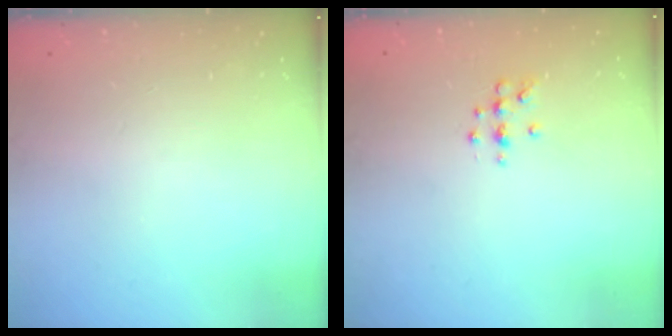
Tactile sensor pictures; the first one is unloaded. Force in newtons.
{"total": 7.3, "press": 7.2, "slide": 1.2}